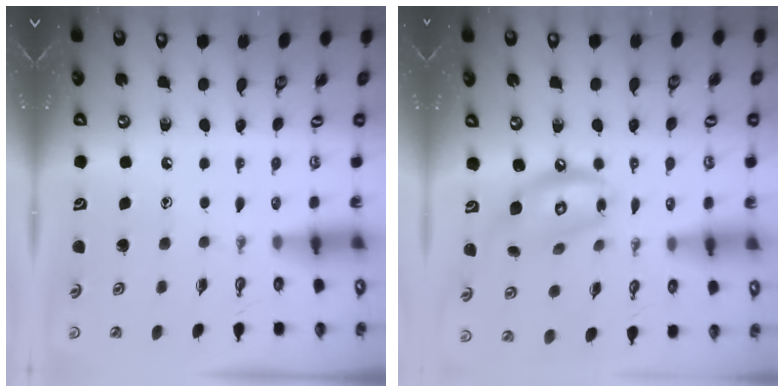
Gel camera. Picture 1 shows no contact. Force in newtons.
{"total": 12.0, "press": 11.9, "slide": 1.2}